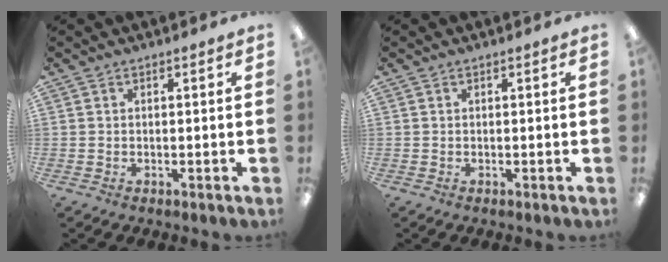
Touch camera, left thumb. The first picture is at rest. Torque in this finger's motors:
{"motor_torque": [-0.18, -0.01, 0.04, 0.03, 0.00]}